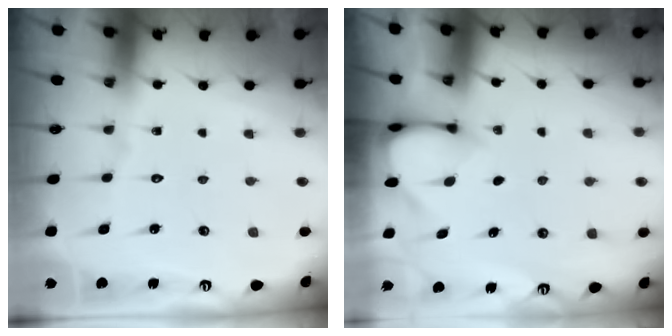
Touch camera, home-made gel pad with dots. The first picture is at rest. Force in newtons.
{"total": 3.4, "press": 3.4, "slide": 0.3}